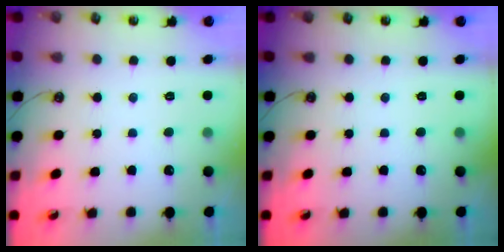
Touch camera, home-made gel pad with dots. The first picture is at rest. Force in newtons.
{"total": 0.0}